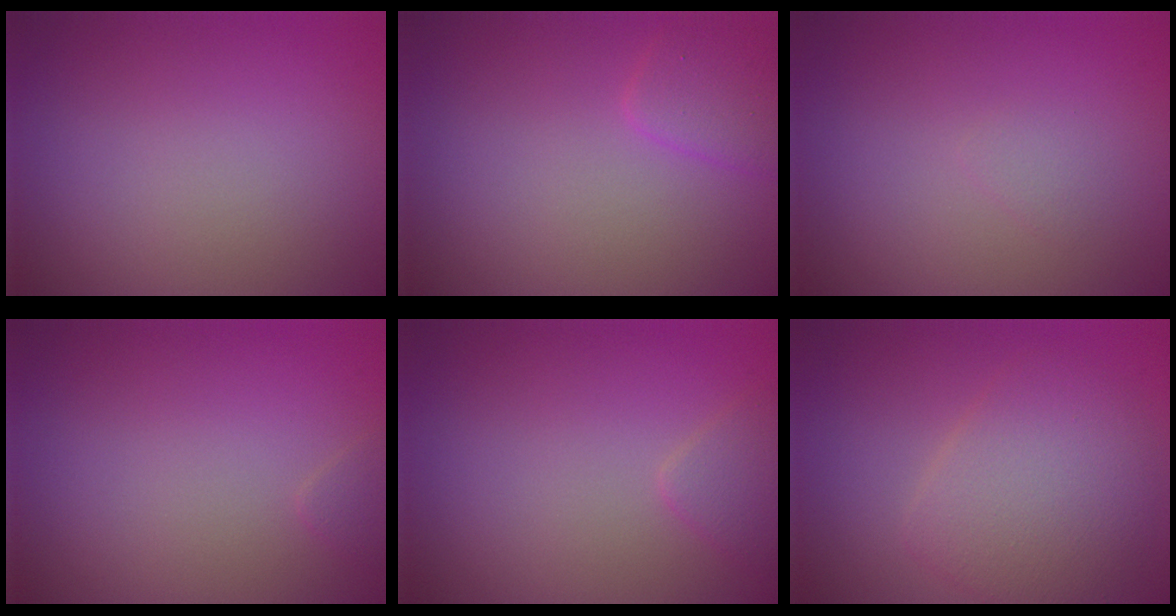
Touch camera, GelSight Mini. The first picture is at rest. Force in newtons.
{"total": 1.9, "press": 1.9, "slide": 0.2}
{"total": 0.7, "press": 0.7, "slide": 0.1}
{"total": 0.7, "press": 0.7, "slide": 0.0}
{"total": 1.4, "press": 1.4, "slide": 0.1}
{"total": 5.0, "press": 5.0, "slide": 0.1}